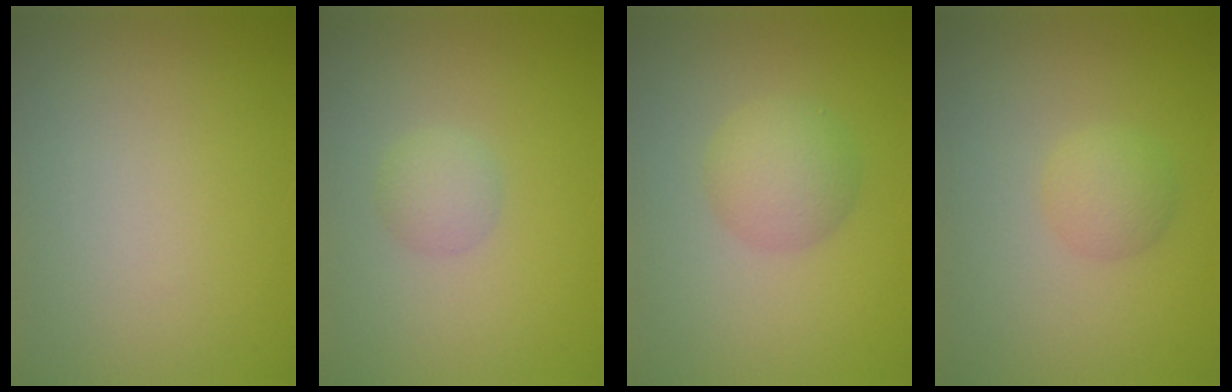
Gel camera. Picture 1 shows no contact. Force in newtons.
{"total": 1.6, "press": 1.6, "slide": 0.1}
{"total": 3.2, "press": 3.2, "slide": 0.0}
{"total": 1.9, "press": 1.9, "slide": 0.1}